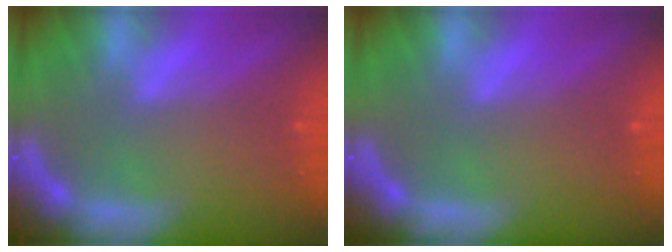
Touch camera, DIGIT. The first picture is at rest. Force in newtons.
{"total": 0.0}